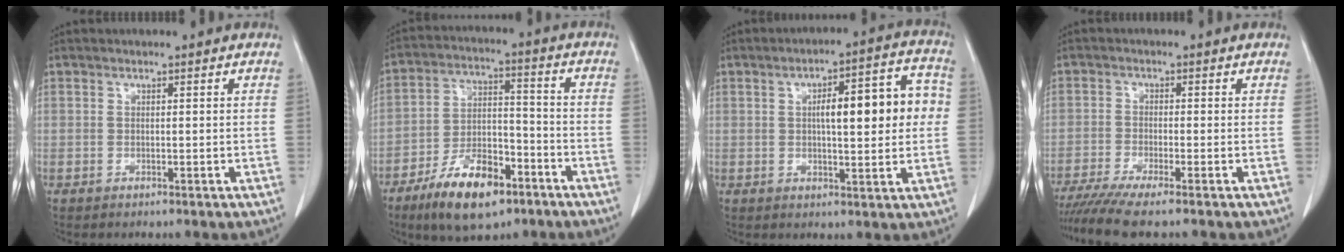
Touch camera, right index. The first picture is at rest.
{"total": 13.0, "force": [-8.1, 5.1, 8.8], "torque": [-0.158, 0.003, -0.139]}
{"total": 11.9, "force": [1.3, 3.0, 11.5], "torque": [-0.155, 0.036, 0.021]}
{"total": 7.0, "force": [-5.8, -0.8, 3.9], "torque": [-0.061, -0.016, -0.096]}